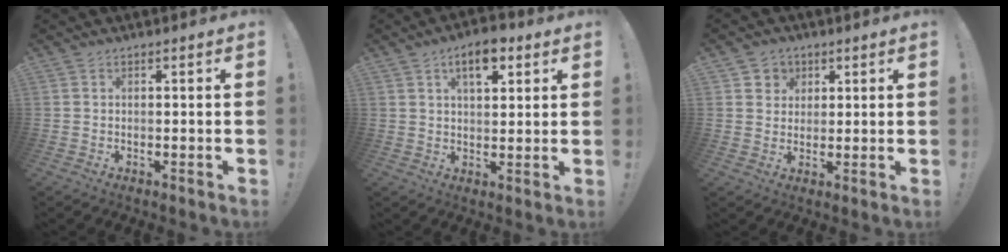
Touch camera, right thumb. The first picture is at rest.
{"total": 8.1, "force": [4.2, 4.0, 5.7], "torque": [-0.073, -0.012, 0.069]}
{"total": 4.7, "force": [1.7, 4.3, 0.5], "torque": [-0.002, -0.011, 0.032]}